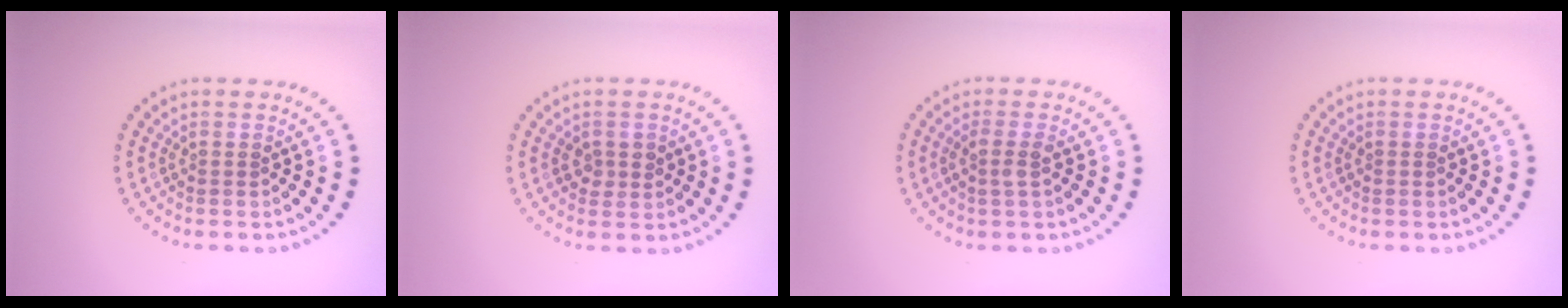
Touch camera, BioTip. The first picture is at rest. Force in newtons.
{"total": 1.4, "press": 1.4, "slide": 0.5}
{"total": 1.5, "press": 1.3, "slide": 0.7}
{"total": 0.0}